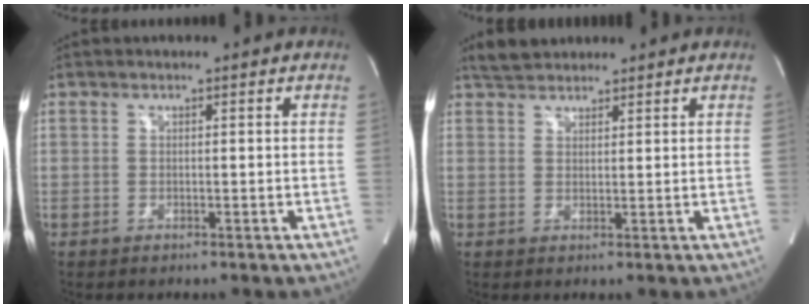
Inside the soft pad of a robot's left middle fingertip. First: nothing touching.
{"total": 3.8, "force": [3.4, 1.4, 0.8], "torque": [-0.022, 0.021, 0.063]}